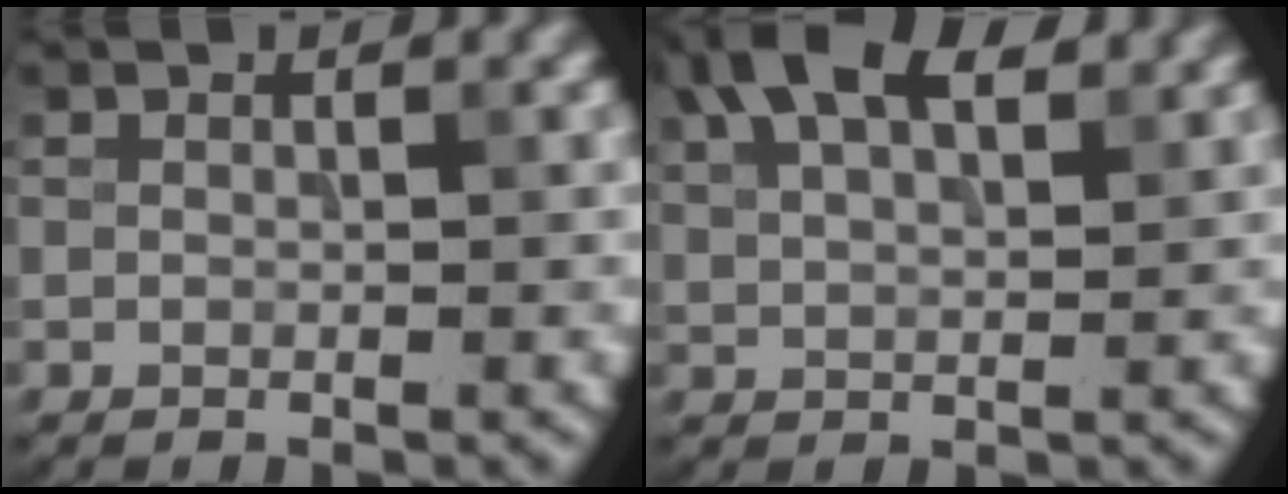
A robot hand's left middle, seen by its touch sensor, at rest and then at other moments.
{"total": 8.3, "force": [5.0, 3.6, 5.6], "torque": [-0.112, 0.033, 0.073]}